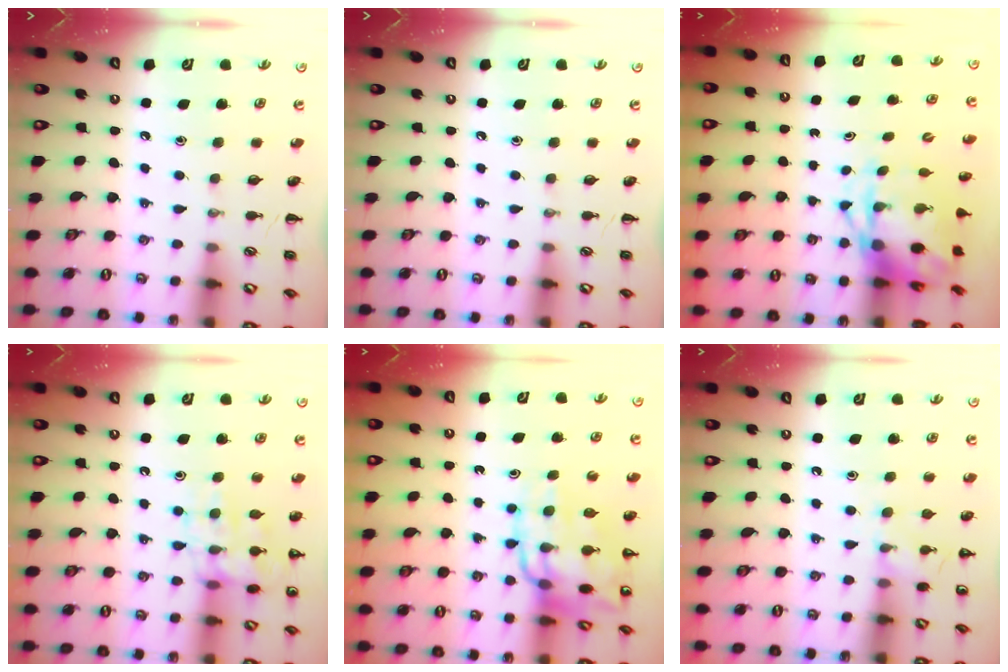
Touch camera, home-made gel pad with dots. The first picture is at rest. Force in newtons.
{"total": 0.0}
{"total": 7.1, "press": 7.0, "slide": 1.1}
{"total": 14.5, "press": 14.4, "slide": 1.9}
{"total": 14.7, "press": 14.3, "slide": 3.5}
{"total": 6.6, "press": 6.3, "slide": 2.1}